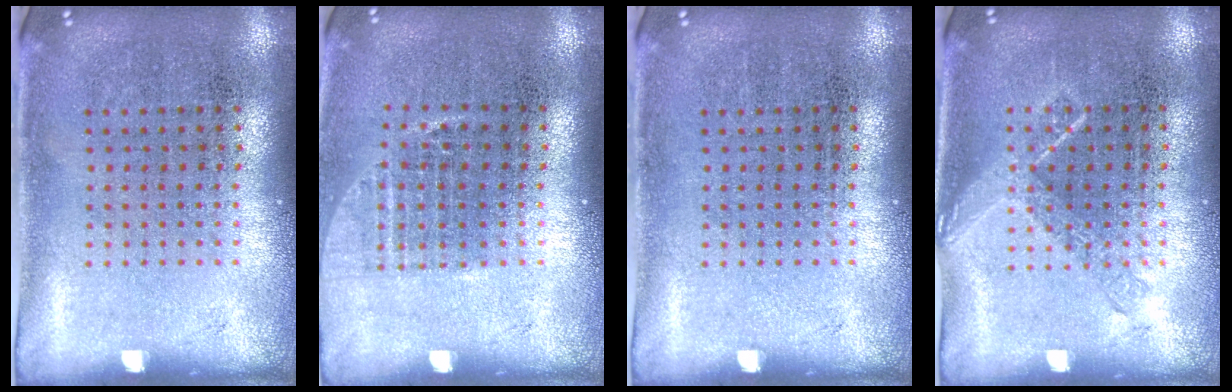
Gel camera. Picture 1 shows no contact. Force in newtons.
{"total": 1.0, "press": 0.9, "slide": 0.5}
{"total": 0.0}
{"total": 1.1, "press": 1.1, "slide": 0.2}